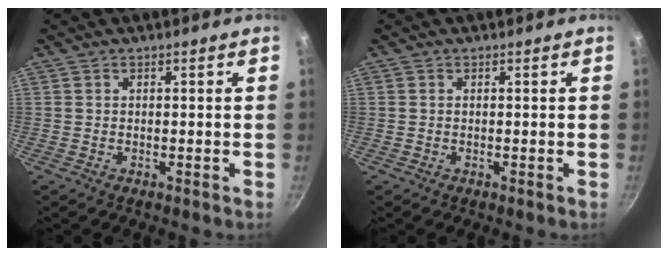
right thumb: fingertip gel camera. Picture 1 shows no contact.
{"total": 0.0}